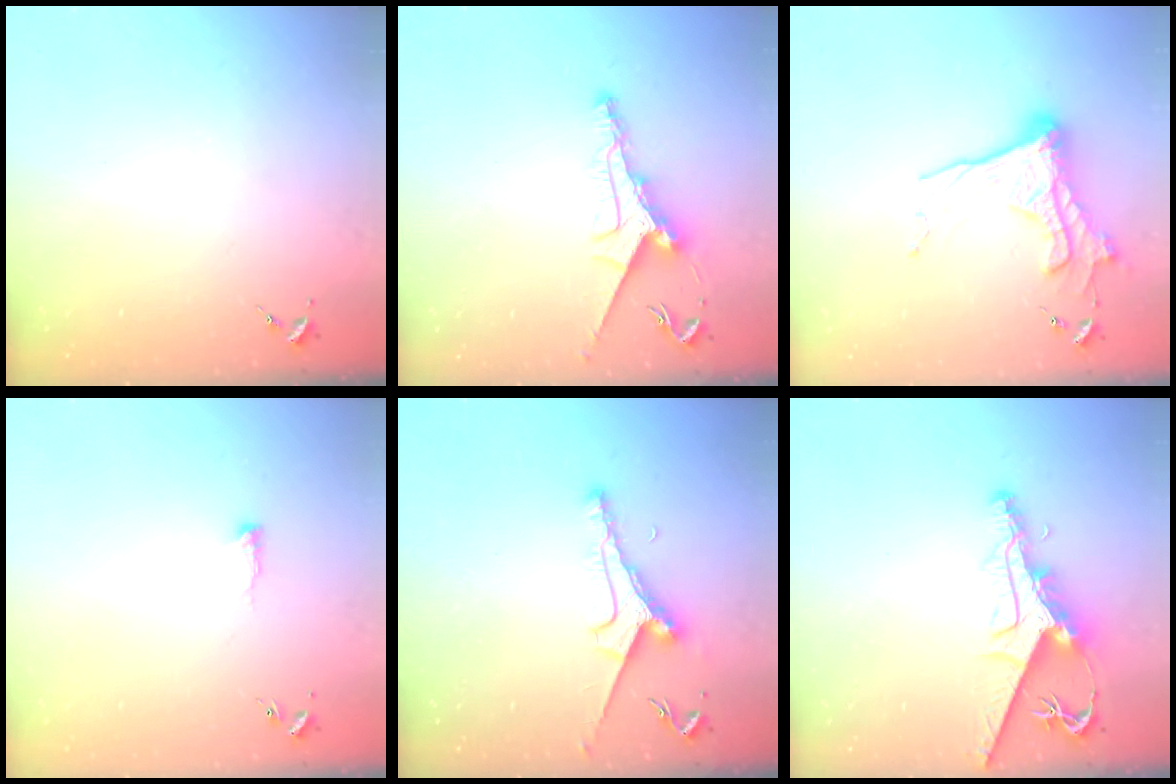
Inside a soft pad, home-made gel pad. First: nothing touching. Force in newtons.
{"total": 9.9, "press": 9.9, "slide": 0.4}
{"total": 17.0, "press": 16.9, "slide": 1.4}
{"total": 5.1, "press": 5.0, "slide": 0.5}
{"total": 7.6, "press": 7.5, "slide": 0.9}
{"total": 10.3, "press": 10.2, "slide": 1.1}